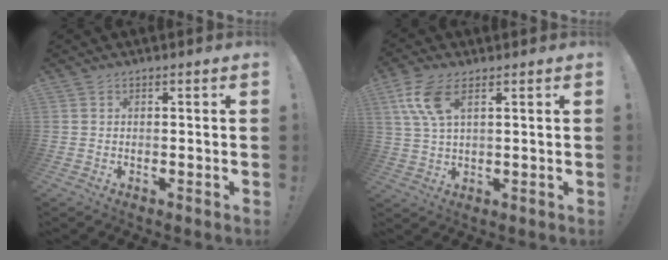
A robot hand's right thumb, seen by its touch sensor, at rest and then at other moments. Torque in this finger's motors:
{"motor_torque": [0.77, 0.81, 0.31, 0.42, 0.04]}